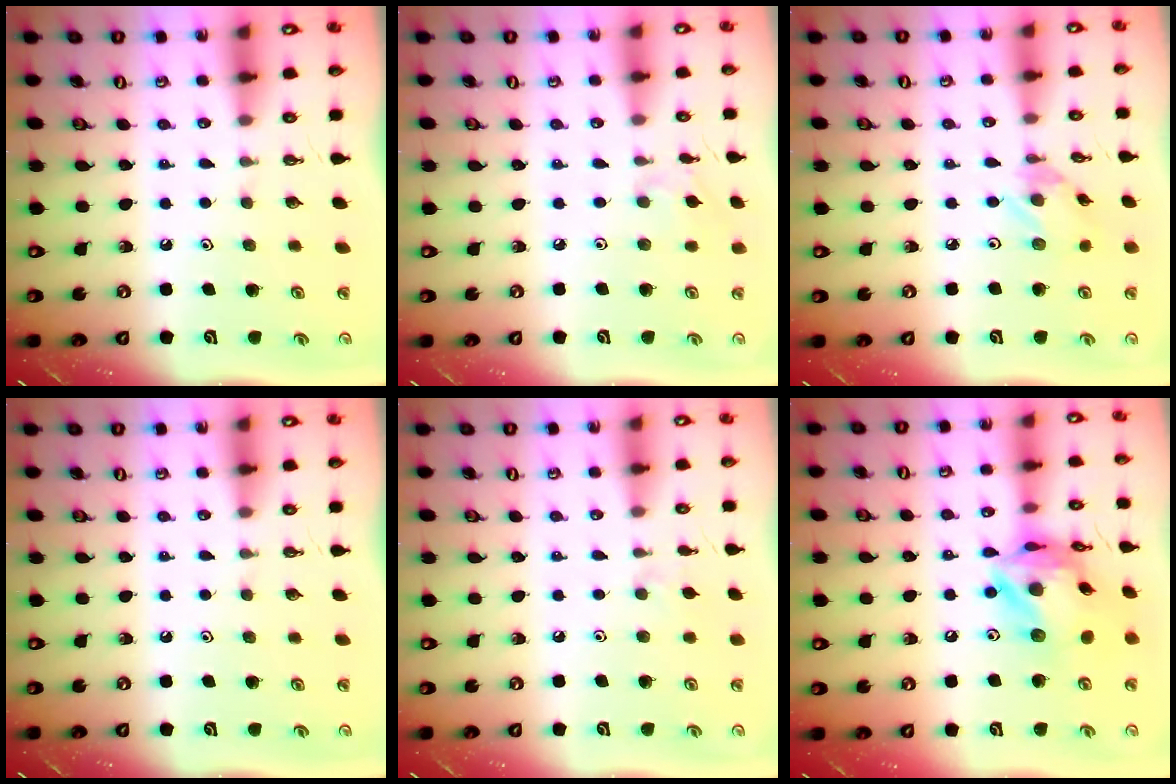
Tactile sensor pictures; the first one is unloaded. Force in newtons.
{"total": 3.5, "press": 3.4, "slide": 0.6}
{"total": 2.7, "press": 2.7, "slide": 0.1}
{"total": 0.0}
{"total": 2.5, "press": 2.4, "slide": 0.5}
{"total": 17.3, "press": 17.2, "slide": 1.9}